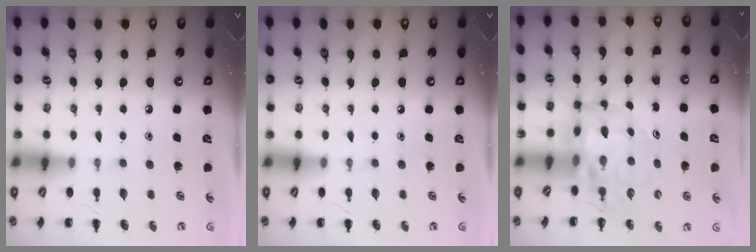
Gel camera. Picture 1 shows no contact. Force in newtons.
{"total": 0.0}
{"total": 11.3, "press": 10.7, "slide": 3.6}